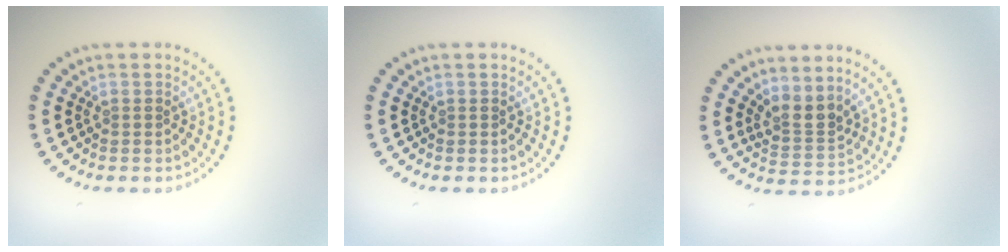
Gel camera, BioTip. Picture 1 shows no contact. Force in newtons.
{"total": 0.0}
{"total": 2.6, "press": 1.9, "slide": 1.8}